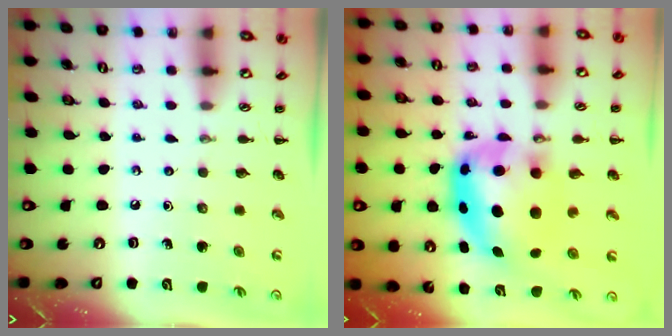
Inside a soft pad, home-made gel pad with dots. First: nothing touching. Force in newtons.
{"total": 8.6, "press": 8.4, "slide": 1.9}